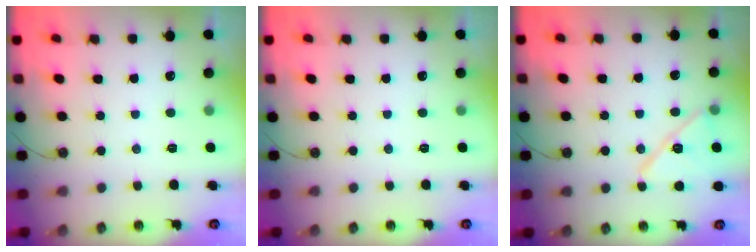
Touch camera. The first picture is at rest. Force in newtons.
{"total": 0.0}
{"total": 12.7, "press": 12.6, "slide": 1.3}